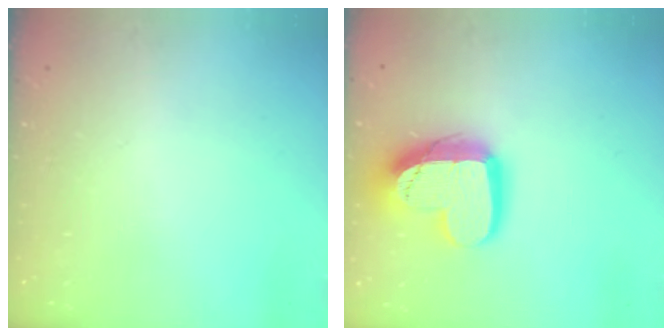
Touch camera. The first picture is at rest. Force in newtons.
{"total": 16.0, "press": 16.0, "slide": 1.4}